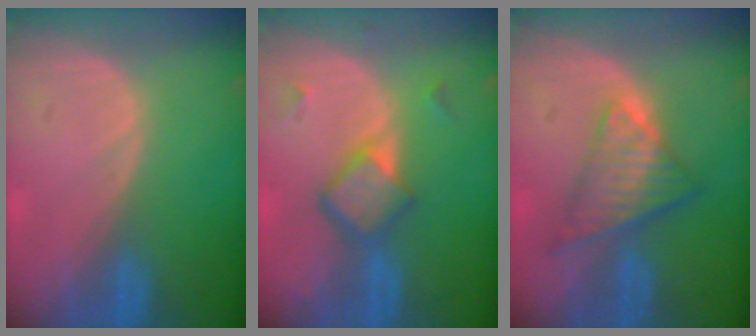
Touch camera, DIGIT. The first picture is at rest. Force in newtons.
{"total": 5.9, "press": 5.1, "slide": 2.9}
{"total": 7.6, "press": 6.4, "slide": 4.1}